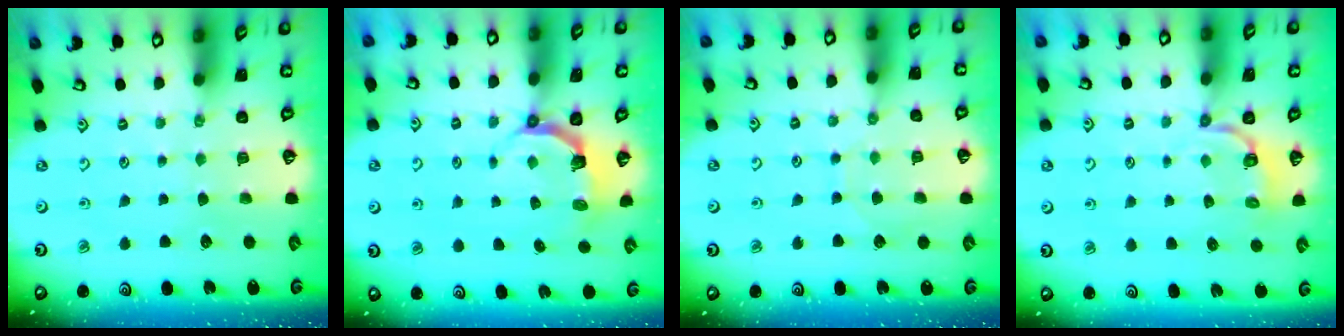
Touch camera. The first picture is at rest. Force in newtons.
{"total": 4.6, "press": 3.0, "slide": 3.5}
{"total": 5.1, "press": 5.0, "slide": 0.5}
{"total": 4.2, "press": 3.2, "slide": 2.7}